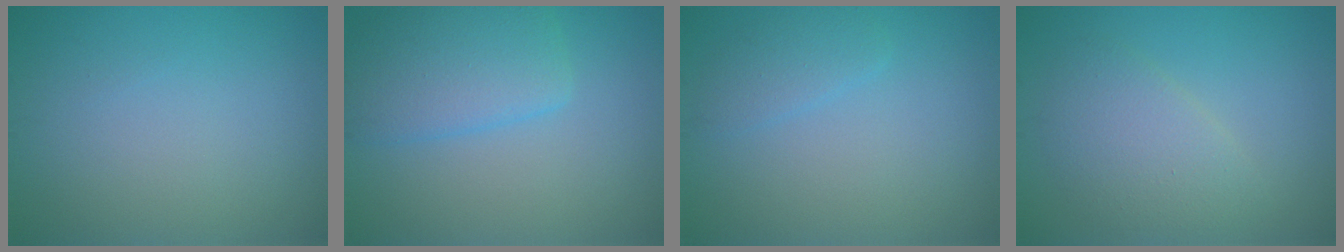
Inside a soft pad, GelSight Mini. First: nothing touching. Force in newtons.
{"total": 4.6, "press": 4.6, "slide": 0.3}
{"total": 1.5, "press": 1.5, "slide": 0.1}
{"total": 3.2, "press": 3.2, "slide": 0.4}